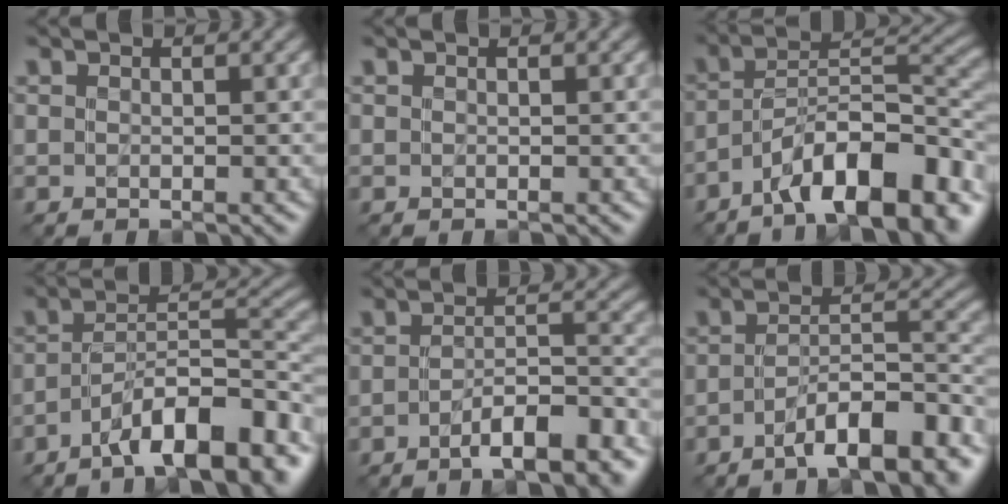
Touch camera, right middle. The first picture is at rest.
{"total": 0.0}
{"total": 12.6, "force": [-8.0, 4.0, 8.9], "torque": [-0.129, 0.019, -0.137]}
{"total": 11.5, "force": [-7.2, 3.3, 8.2], "torque": [-0.116, 0.017, -0.122]}
{"total": 7.7, "force": [-4.7, 2.3, 5.7], "torque": [-0.075, 0.005, -0.069]}
{"total": 9.5, "force": [-5.6, 2.7, 7.2], "torque": [-0.099, 0.009, -0.084]}